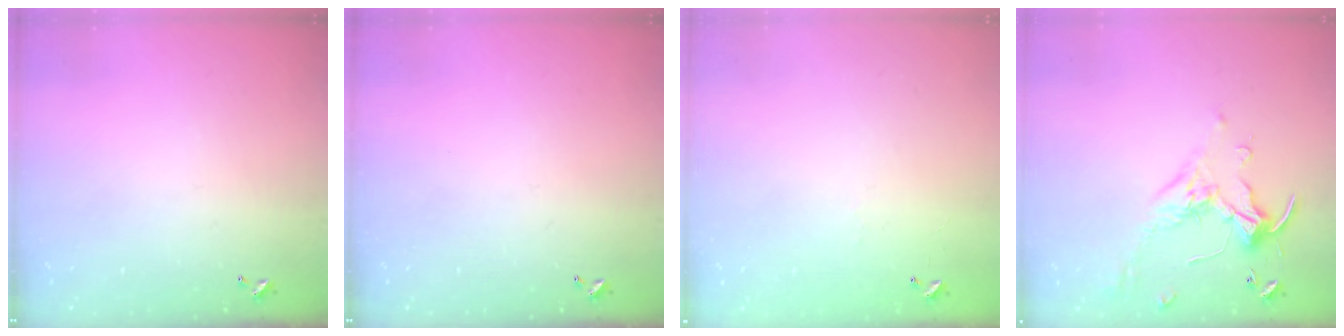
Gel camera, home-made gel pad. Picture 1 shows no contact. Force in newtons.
{"total": 0.0}
{"total": 7.5, "press": 7.4, "slide": 0.7}
{"total": 0.6, "press": 0.5, "slide": 0.3}